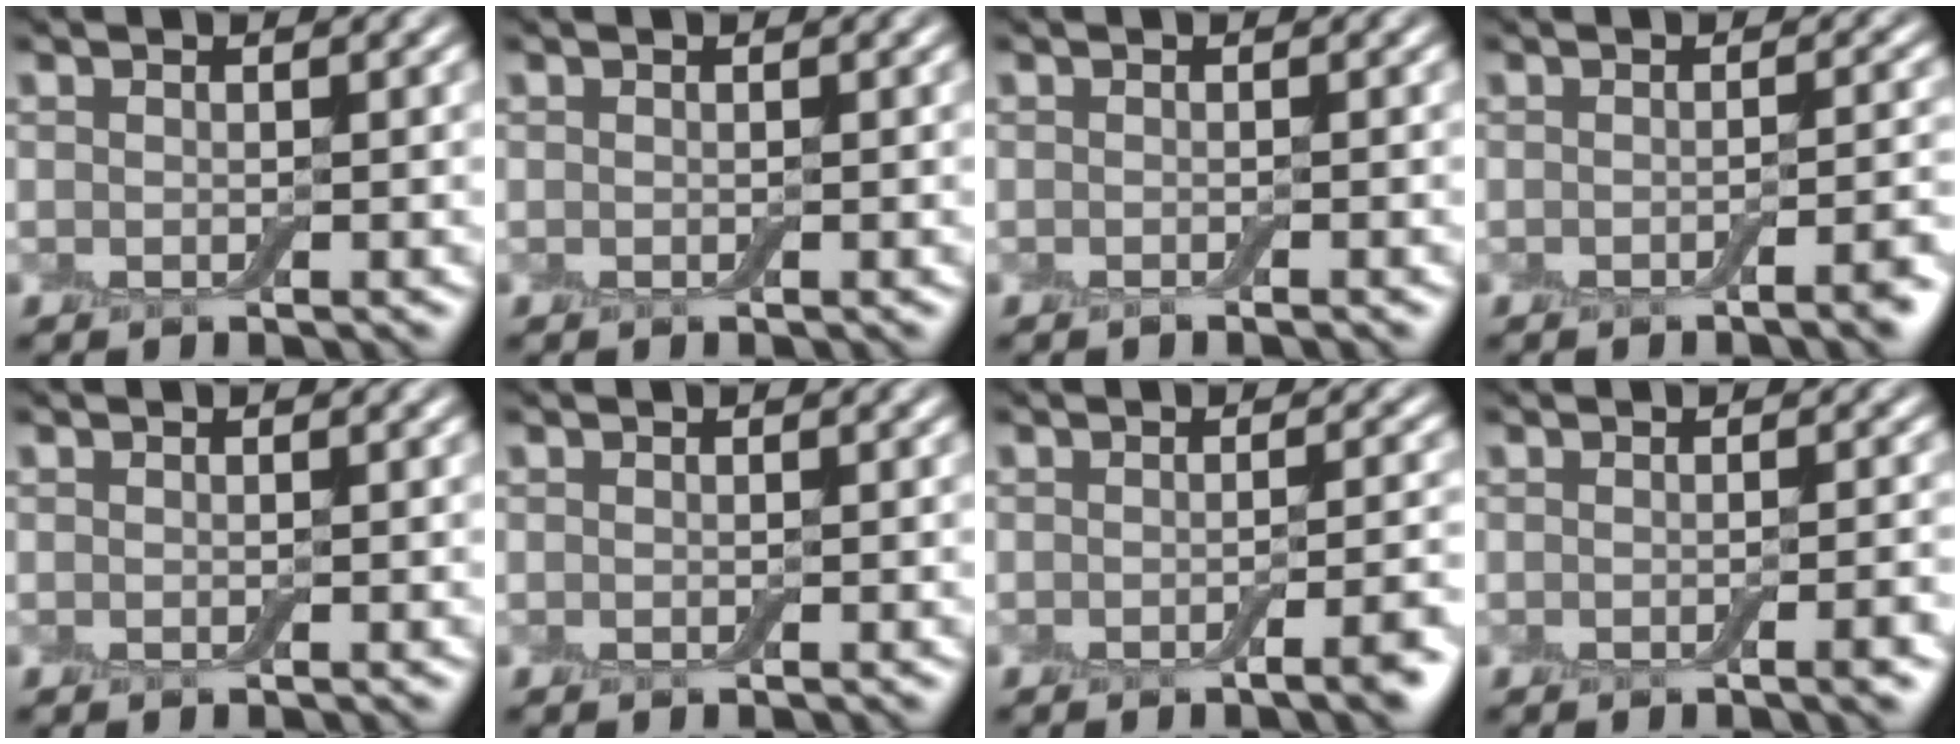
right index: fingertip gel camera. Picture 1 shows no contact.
{"total": 0.0}
{"total": 0.7, "force": [-0.5, 0.0, 0.5], "torque": [-0.005, -0.001, -0.009]}
{"total": 3.1, "force": [-1.5, 0.8, 2.6], "torque": [-0.024, 0.004, -0.025]}
{"total": 0.0}
{"total": 0.0}
{"total": 4.0, "force": [-1.8, 1.2, 3.4], "torque": [-0.031, 0.002, -0.026]}
{"total": 2.1, "force": [-0.8, 0.4, 1.9], "torque": [-0.020, 0.004, -0.012]}